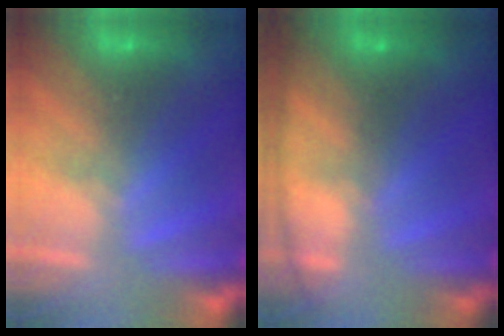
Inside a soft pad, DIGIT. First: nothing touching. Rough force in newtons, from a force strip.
{"total": 7.6}